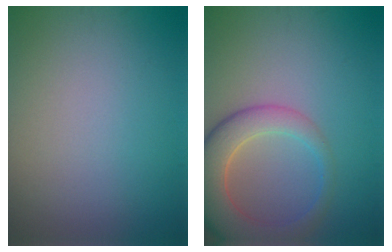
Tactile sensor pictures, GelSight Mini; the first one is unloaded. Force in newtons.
{"total": 6.5, "press": 6.4, "slide": 0.5}